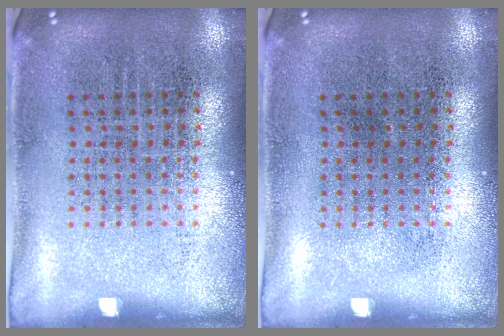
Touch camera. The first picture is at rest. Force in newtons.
{"total": 0.0}